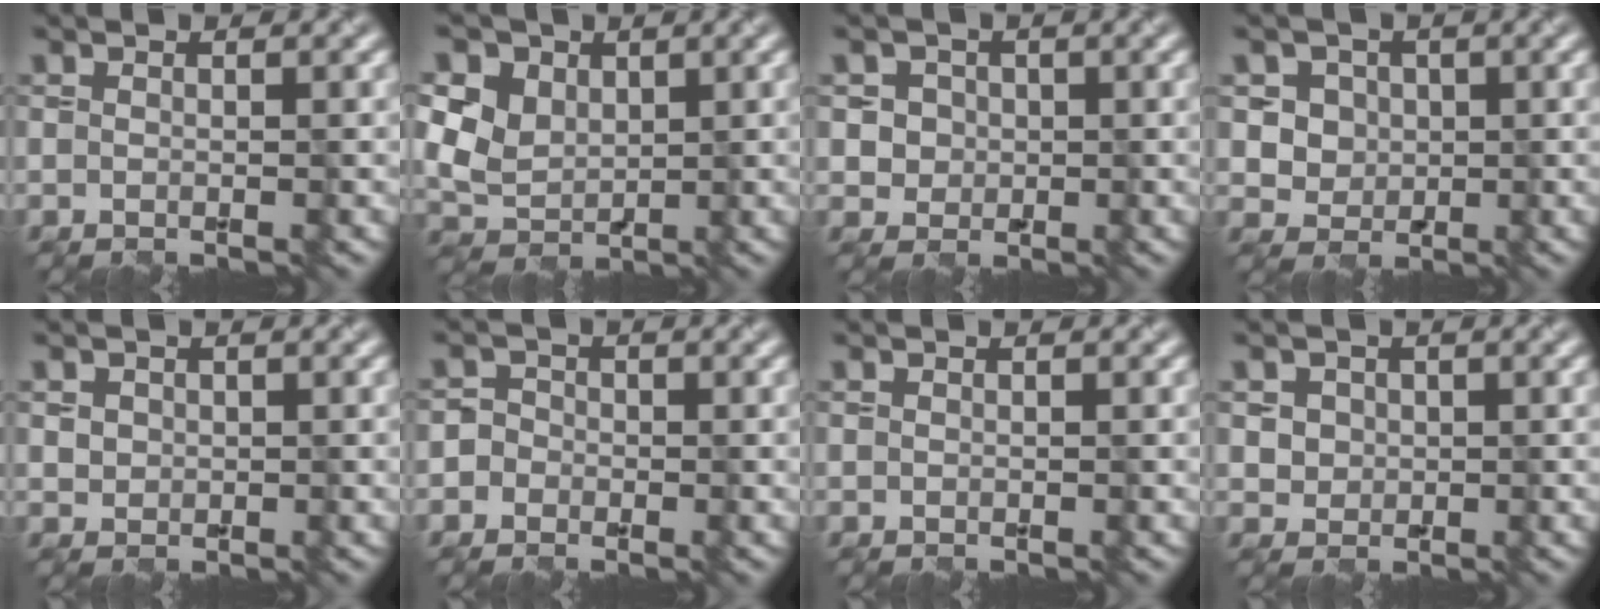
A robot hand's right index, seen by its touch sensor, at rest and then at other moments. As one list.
[{"total": 7.6, "force": [2.9, 5.8, 4.0], "torque": [-0.091, 0.021, 0.042]}, {"total": 3.2, "force": [0.8, 2.9, 1.1], "torque": [-0.009, 0.007, 0.015]}, {"total": 4.3, "force": [1.3, 3.7, 1.6], "torque": [-0.025, 0.003, 0.028]}, {"total": 1.0, "force": [0.3, 0.9, 0.2], "torque": [-0.001, -0.004, 0.010]}, {"total": 2.2, "force": [-0.8, 2.0, 0.2], "torque": [0.020, 0.015, -0.031]}, {"total": 0.0}, {"total": 2.2, "force": [0.7, 2.0, 0.8], "torque": [-0.016, 0.003, 0.024]}]